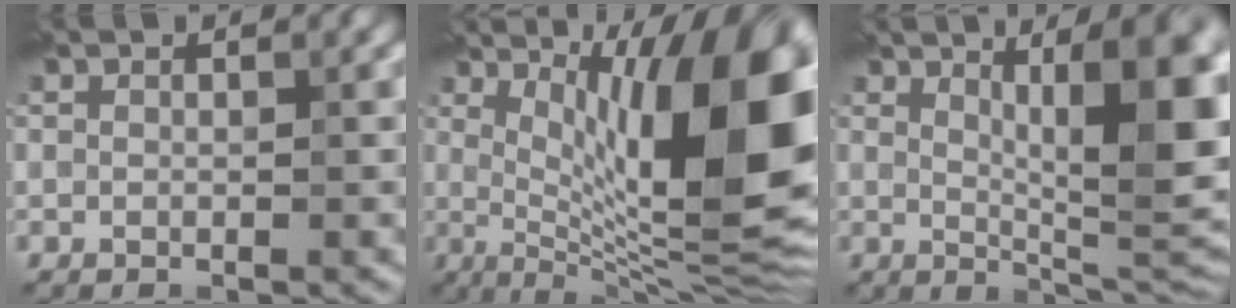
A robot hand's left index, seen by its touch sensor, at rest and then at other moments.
{"total": 15.8, "force": [3.1, 4.2, 14.9], "torque": [-0.189, 0.008, 0.055]}
{"total": 11.8, "force": [3.3, 3.3, 10.9], "torque": [-0.124, 0.005, 0.055]}